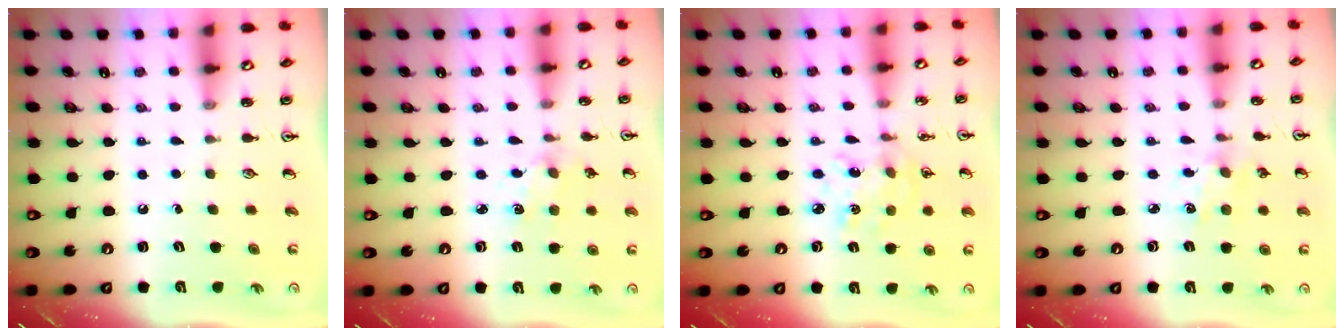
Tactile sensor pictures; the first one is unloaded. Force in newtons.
{"total": 2.0, "press": 1.9, "slide": 0.3}
{"total": 4.8, "press": 4.8, "slide": 0.4}
{"total": 2.9, "press": 2.8, "slide": 0.4}